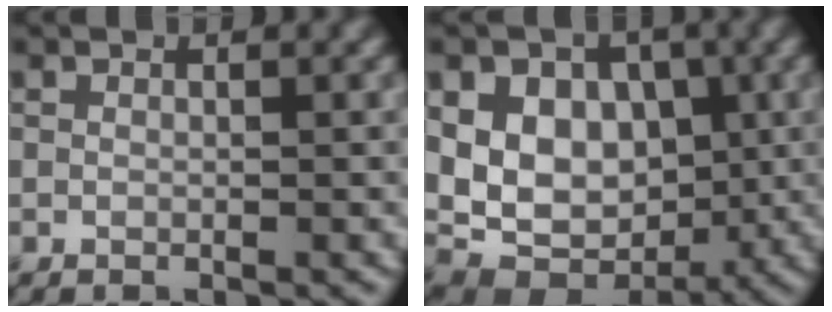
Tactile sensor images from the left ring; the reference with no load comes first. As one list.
[{"total": 11.0, "force": [1.0, 8.3, 7.2], "torque": [-0.106, 0.014, 0.007]}]